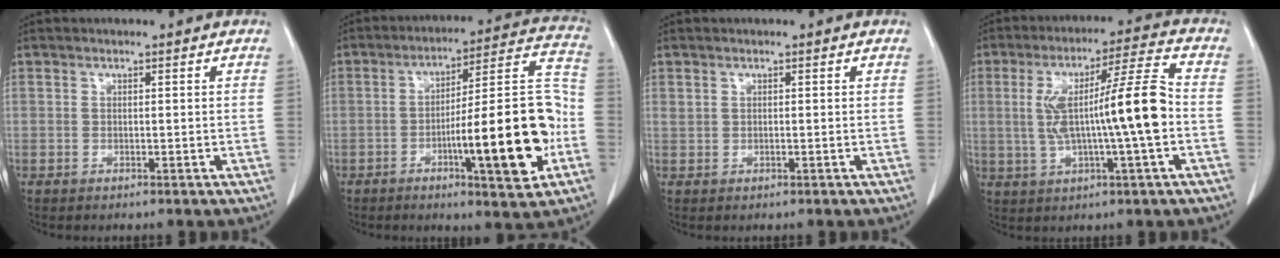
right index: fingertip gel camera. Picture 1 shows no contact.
{"total": 18.9, "force": [-5.5, 2.3, 17.9], "torque": [-0.249, 0.018, -0.076]}
{"total": 0.6, "force": [0.2, 0.4, 0.4], "torque": [-0.014, 0.004, 0.009]}
{"total": 13.7, "force": [-0.7, 0.2, 13.6], "torque": [-0.242, 0.019, -0.012]}